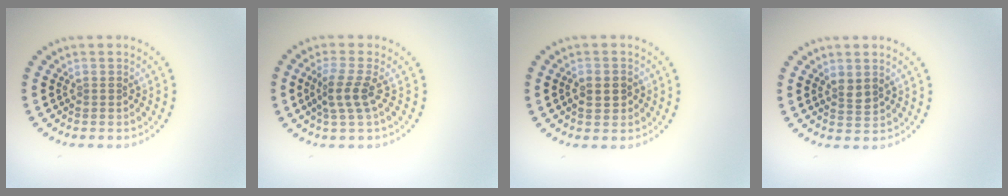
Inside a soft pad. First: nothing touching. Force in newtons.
{"total": 2.4, "press": 2.1, "slide": 1.3}
{"total": 1.8, "press": 1.8, "slide": 0.2}
{"total": 1.4, "press": 1.4, "slide": 0.5}